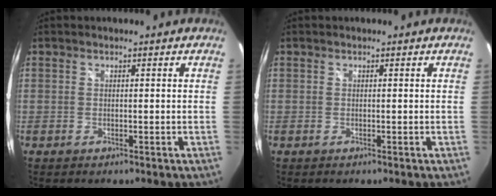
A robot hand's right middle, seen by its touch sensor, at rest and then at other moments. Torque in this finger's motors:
{"motor_torque": [-0.02, 0.02, 0.00, 0.00]}